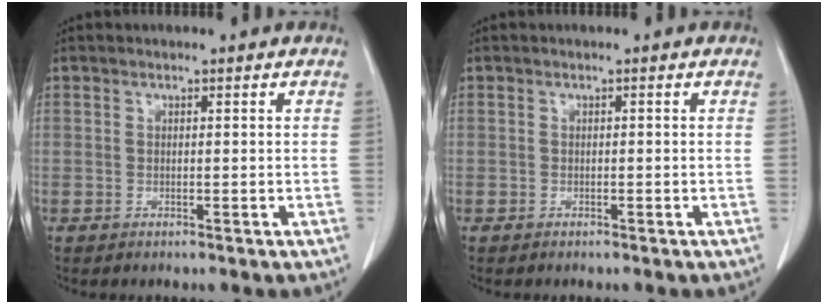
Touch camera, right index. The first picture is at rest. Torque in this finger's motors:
{"motor_torque": [0.06, -0.08, -0.03, 0.00]}